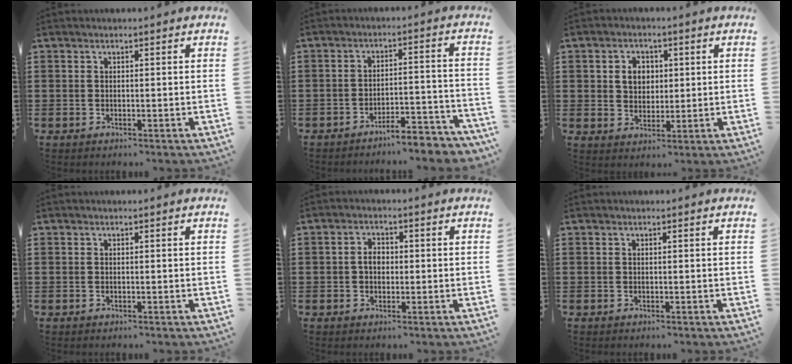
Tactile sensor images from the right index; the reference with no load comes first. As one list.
[{"total": 5.1, "force": [-4.9, 0.0, 1.5], "torque": [-0.026, -0.001, -0.098]}, {"total": 3.9, "force": [0.7, 3.1, 2.2], "torque": [-0.054, 0.012, 0.010]}, {"total": 0.0}, {"total": 2.4, "force": [-0.2, 1.5, 1.9], "torque": [-0.036, 0.005, -0.005]}, {"total": 0.0}]